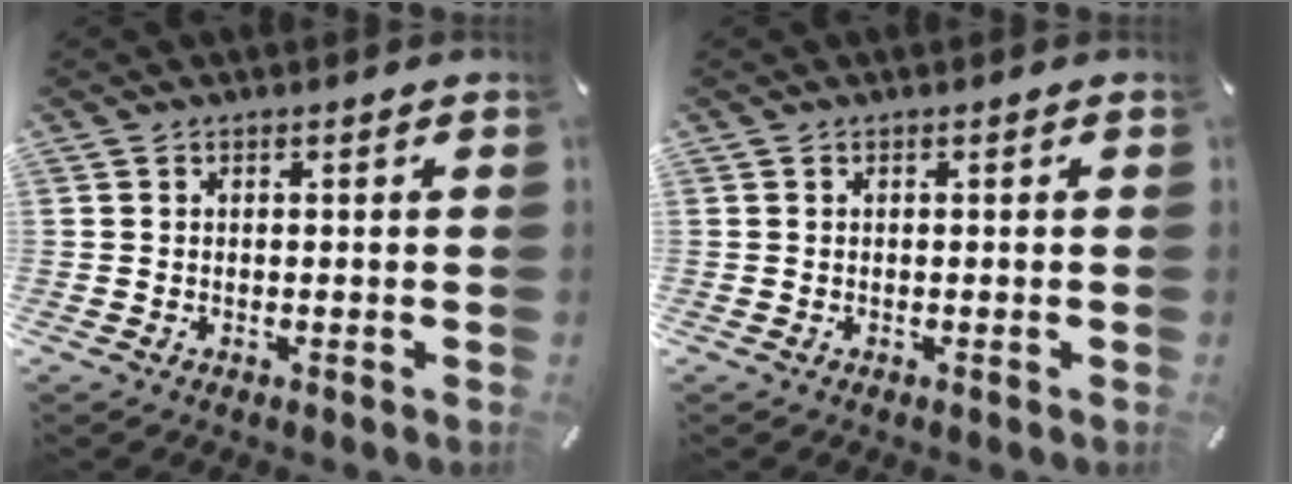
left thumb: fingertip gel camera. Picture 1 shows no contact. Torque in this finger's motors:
{"motor_torque": [0.00, 0.00, 0.00, 0.00, 0.00]}